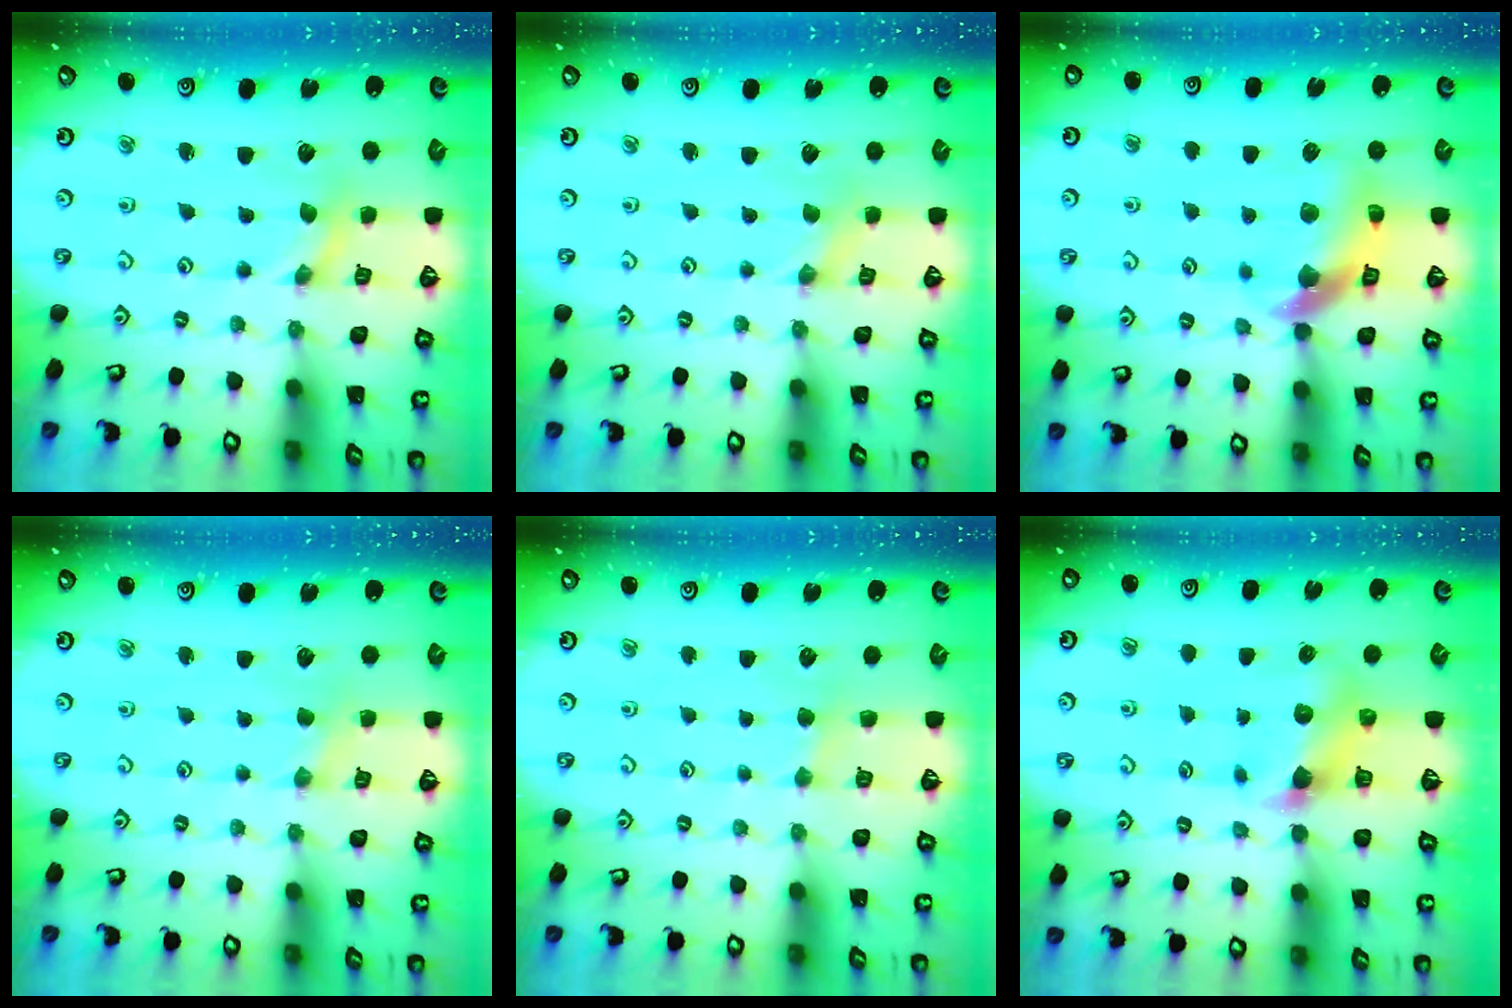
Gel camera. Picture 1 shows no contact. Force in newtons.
{"total": 0.0}
{"total": 10.3, "press": 10.1, "slide": 1.6}
{"total": 1.8, "press": 1.7, "slide": 0.4}
{"total": 2.4, "press": 2.4, "slide": 0.4}
{"total": 6.0, "press": 6.0, "slide": 0.2}